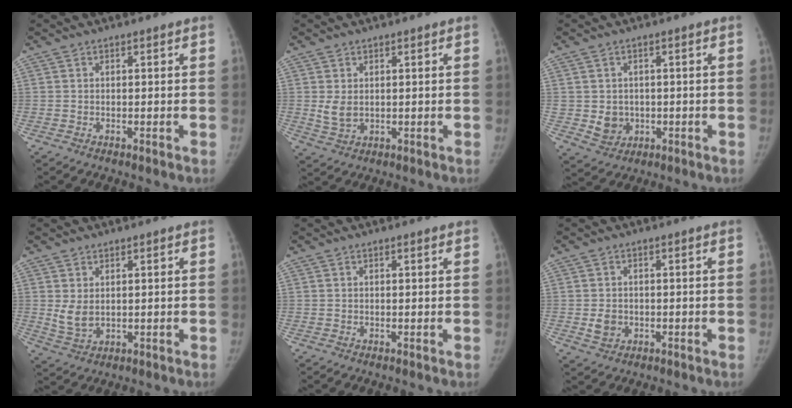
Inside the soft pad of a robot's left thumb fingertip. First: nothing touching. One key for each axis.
{"total": 3.4, "fx": 0.5, "fy": 2.4, "fz": 2.3, "tx": -0.036, "ty": -0.011, "tz": 0.020}
{"total": 4.7, "fx": -0.5, "fy": 4.2, "fz": 2.0, "tx": -0.012, "ty": 0.001, "tz": 0.006}
{"total": 4.1, "fx": 0.9, "fy": 2.7, "fz": 2.9, "tx": -0.048, "ty": -0.013, "tz": 0.029}
{"total": 0.6, "fx": 0.4, "fy": 0.1, "fz": 0.4, "tx": -0.006, "ty": -0.001, "tz": 0.005}
{"total": 3.2, "fx": -0.6, "fy": 2.7, "fz": 1.6, "tx": -0.018, "ty": 0.001, "tz": -0.003}